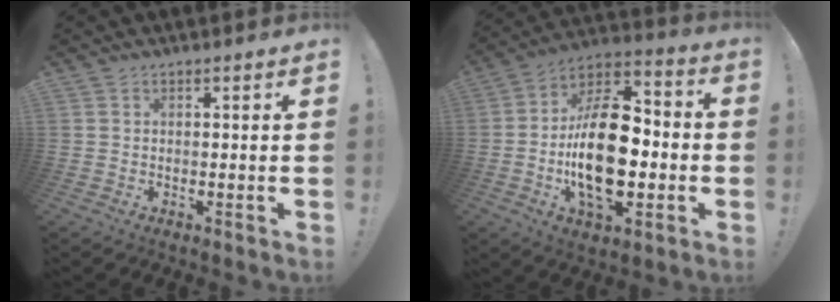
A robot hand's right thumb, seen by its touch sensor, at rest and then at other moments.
{"total": 23.3, "force": [-3.6, 12.8, 19.1], "torque": [-0.350, 0.015, -0.055]}